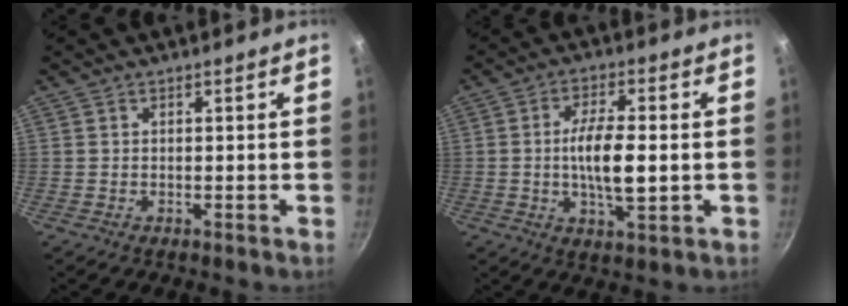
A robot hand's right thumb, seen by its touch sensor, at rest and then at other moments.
{"total": 9.6, "force": [-0.7, 3.4, 8.9], "torque": [-0.161, 0.004, -0.014]}